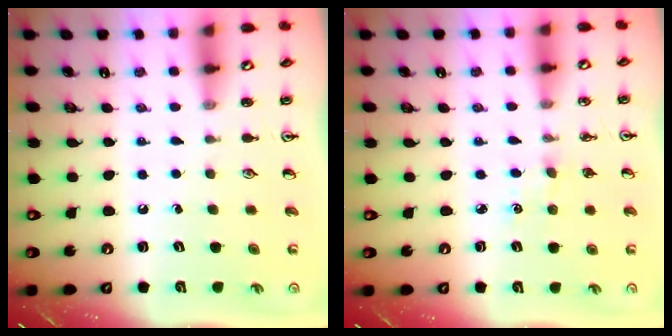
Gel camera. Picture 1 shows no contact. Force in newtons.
{"total": 2.0, "press": 2.0, "slide": 0.3}